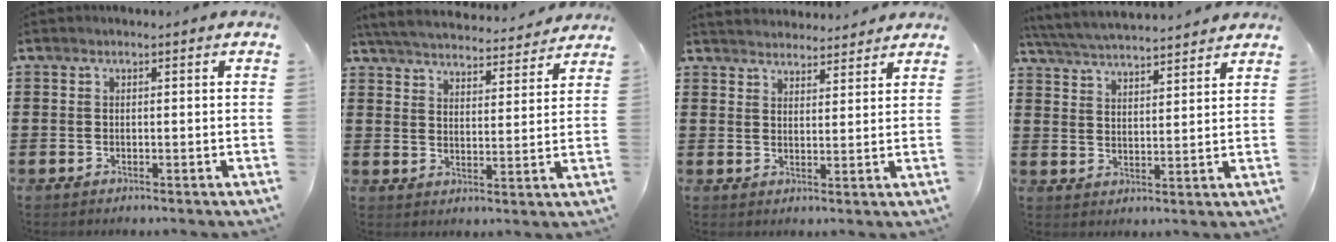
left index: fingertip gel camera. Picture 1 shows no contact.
{"total": 5.1, "force": [5.0, 0.1, 0.8], "torque": [-0.040, -0.033, 0.085]}
{"total": 3.2, "force": [3.2, 0.4, -0.3], "torque": [-0.005, -0.009, 0.058]}
{"total": 4.9, "force": [4.8, -0.1, 0.9], "torque": [-0.038, -0.024, 0.084]}